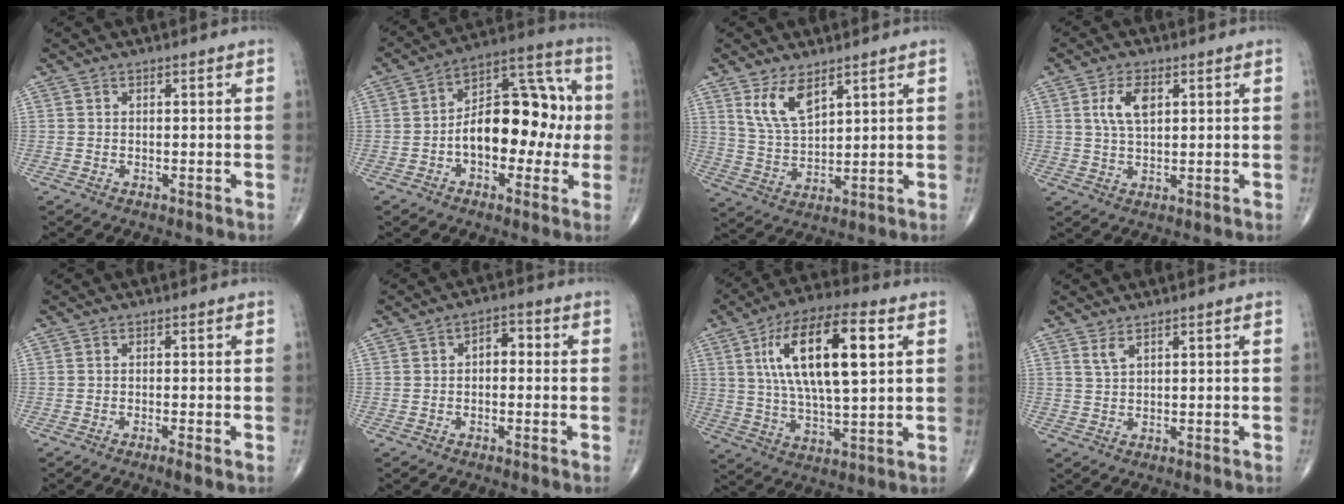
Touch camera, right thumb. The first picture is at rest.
{"total": 17.4, "force": [-1.5, 10.3, 14.0], "torque": [-0.179, 0.051, -0.029]}
{"total": 8.4, "force": [4.4, 4.1, 5.9], "torque": [-0.099, -0.024, 0.094]}
{"total": 5.9, "force": [1.8, 2.9, 4.7], "torque": [-0.092, -0.002, 0.036]}
{"total": 1.8, "force": [-1.0, 0.2, 1.5], "torque": [-0.033, -0.005, -0.022]}
{"total": 3.4, "force": [-0.1, 2.2, 2.6], "torque": [-0.020, 0.014, -0.012]}
{"total": 19.4, "force": [5.5, 7.0, 17.2], "torque": [-0.299, 0.002, 0.091]}
{"total": 1.8, "force": [1.3, 0.5, 1.2], "torque": [-0.027, -0.004, 0.031]}